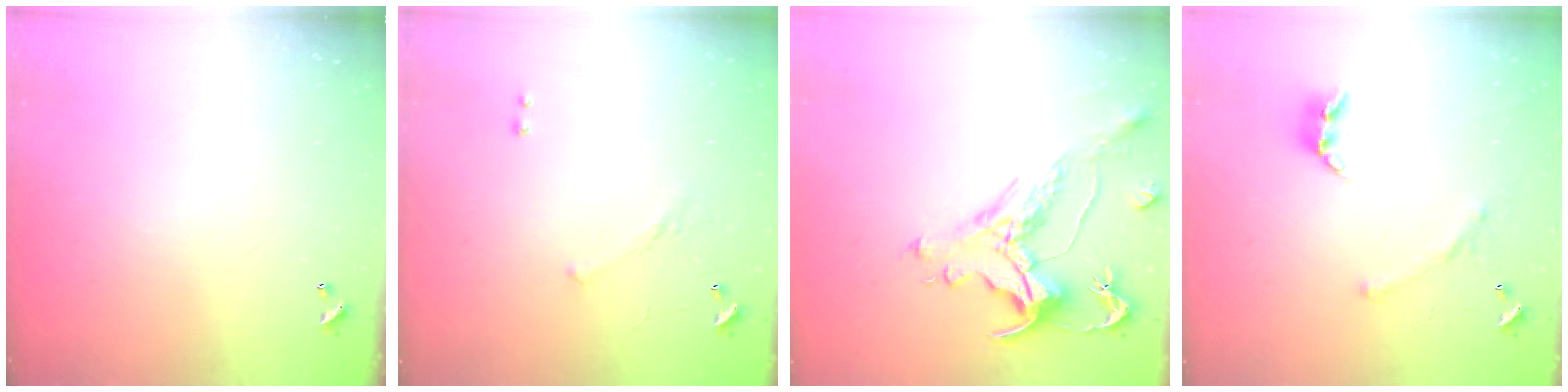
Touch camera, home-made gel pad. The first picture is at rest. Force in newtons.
{"total": 5.9, "press": 5.9, "slide": 0.8}
{"total": 1.4, "press": 0.2, "slide": 1.4}
{"total": 1.5, "press": 1.0, "slide": 1.2}